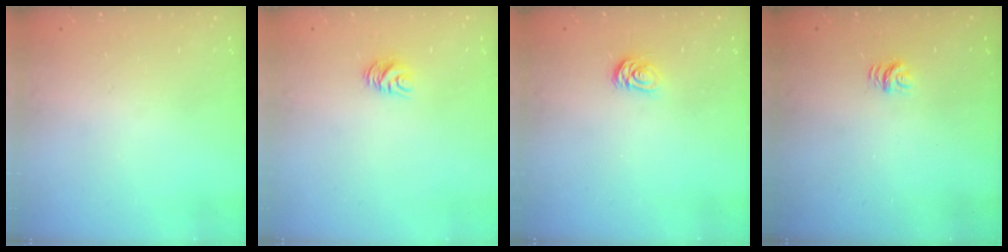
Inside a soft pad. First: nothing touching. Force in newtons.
{"total": 5.1, "press": 5.1, "slide": 0.3}
{"total": 3.6, "press": 3.6, "slide": 0.5}
{"total": 4.7, "press": 4.7, "slide": 0.3}